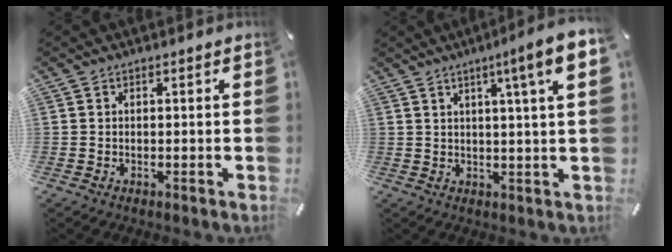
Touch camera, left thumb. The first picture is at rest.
{"total": 8.8, "force": [3.8, 0.2, 8.0], "torque": [-0.123, -0.012, 0.055]}